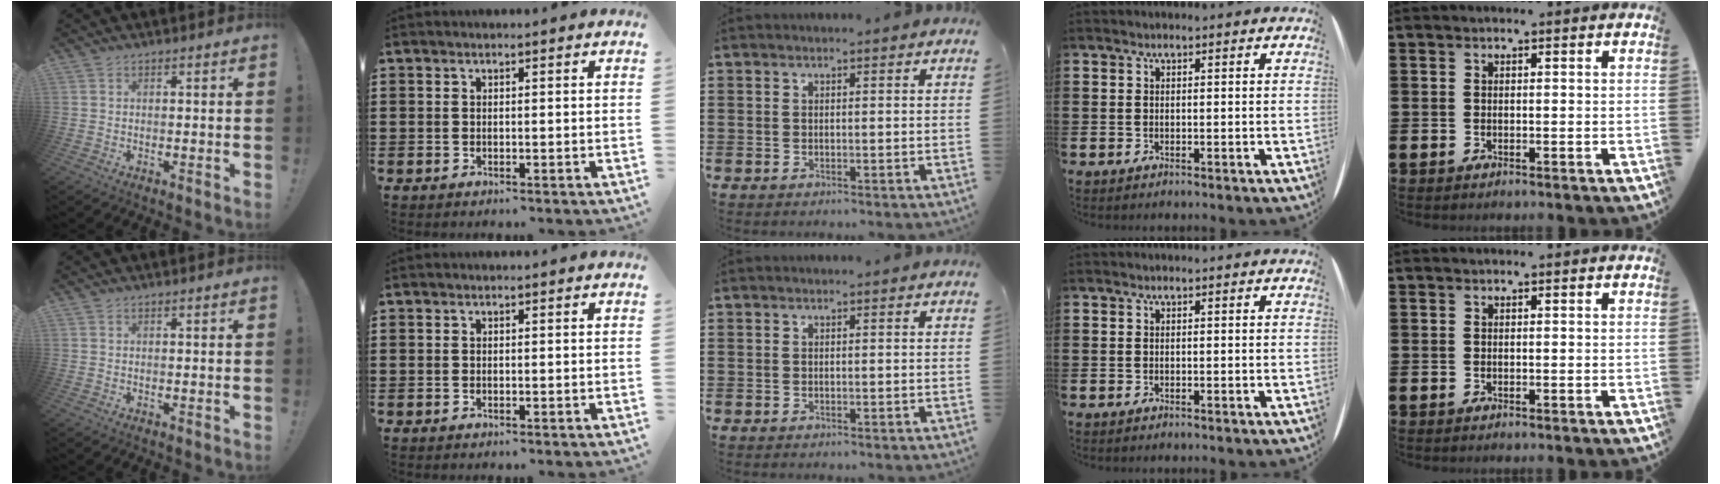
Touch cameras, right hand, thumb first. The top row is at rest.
{}